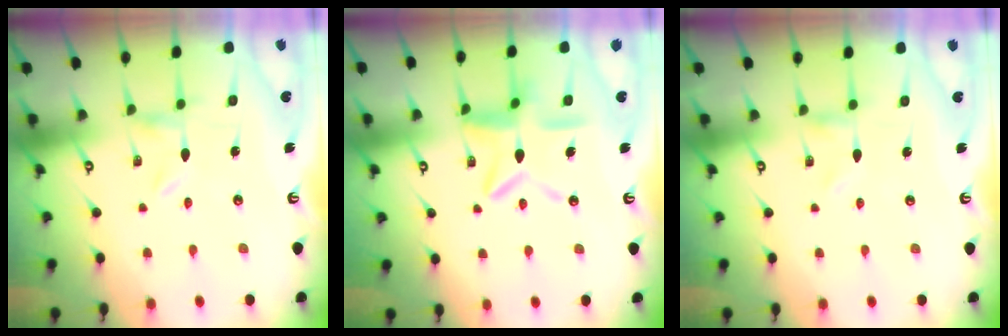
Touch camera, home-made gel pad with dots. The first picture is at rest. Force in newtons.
{"total": 12.3, "press": 12.2, "slide": 1.2}
{"total": 0.0}